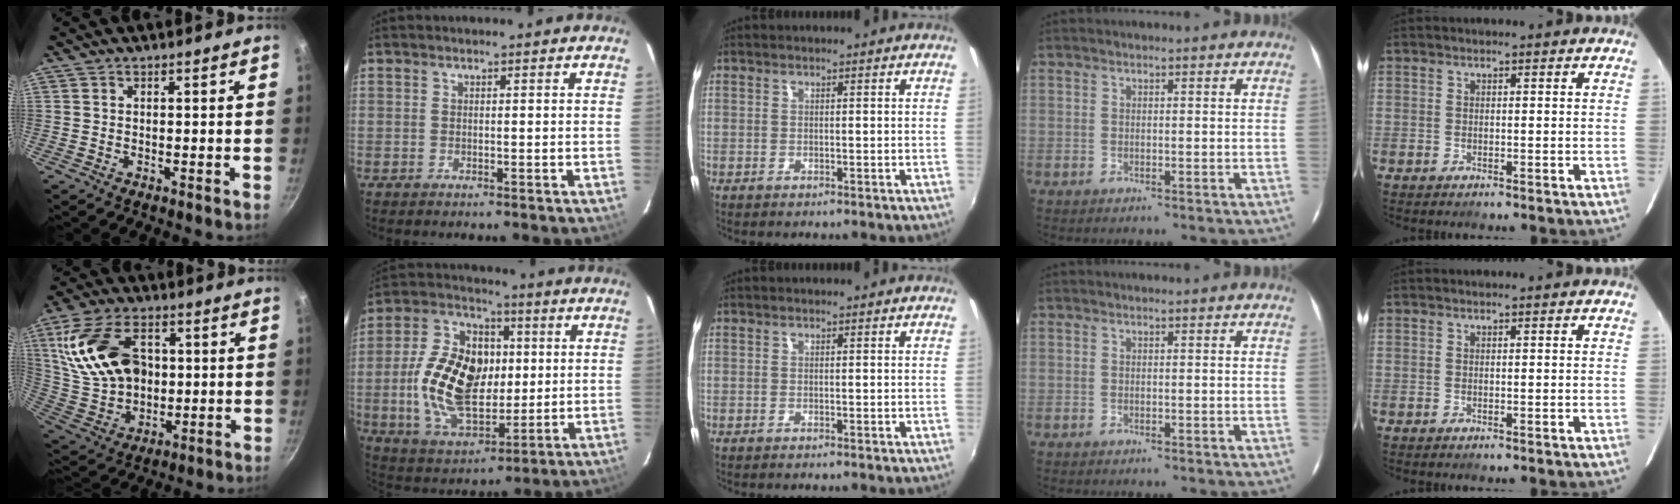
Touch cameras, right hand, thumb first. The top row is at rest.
{"thumb": {"total": 19.5, "force": [4.0, 13.4, 13.7], "torque": [-0.243, -0.002, 0.090]}, "index": {"total": 18.6, "force": [0.1, 11.9, 14.3], "torque": [-0.298, 0.017, 0.014]}}